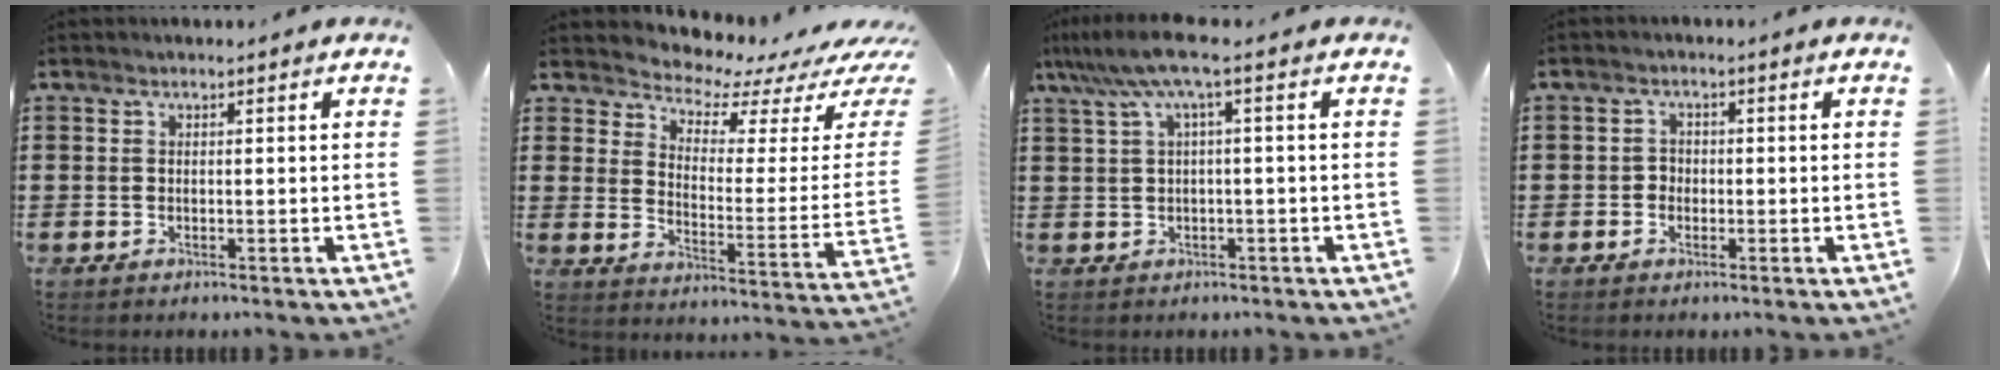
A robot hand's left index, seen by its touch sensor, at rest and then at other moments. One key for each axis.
{"total": 4.5, "fx": 4.4, "fy": 0.7, "fz": 0.8, "tx": -0.045, "ty": -0.040, "tz": 0.071}
{"total": 5.8, "fx": 1.5, "fy": 0.2, "fz": 5.6, "tx": -0.116, "ty": -0.006, "tz": 0.023}
{"total": 1.4, "fx": -0.5, "fy": 1.3, "fz": 0.4, "tx": -0.012, "ty": 0.003, "tz": -0.013}